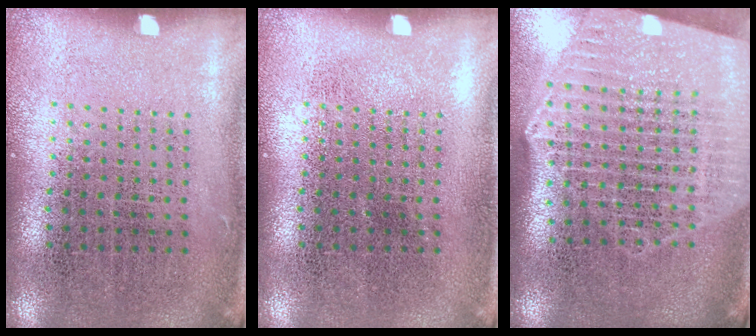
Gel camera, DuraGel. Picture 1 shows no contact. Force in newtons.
{"total": 0.0}
{"total": 2.8, "press": 2.4, "slide": 1.4}